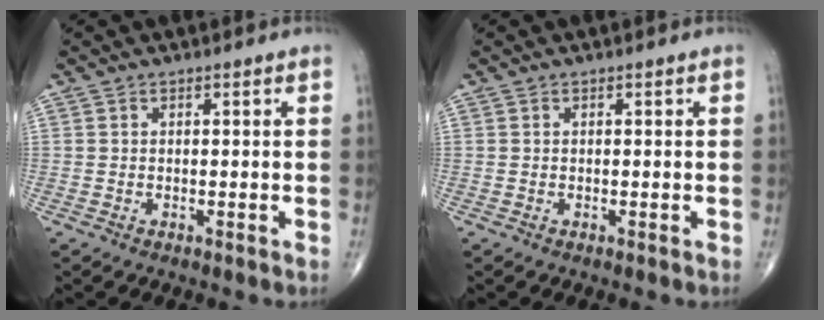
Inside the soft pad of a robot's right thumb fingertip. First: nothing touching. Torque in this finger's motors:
{"motor_torque": [-0.08, 0.08, -0.06, 0.04, 0.00]}